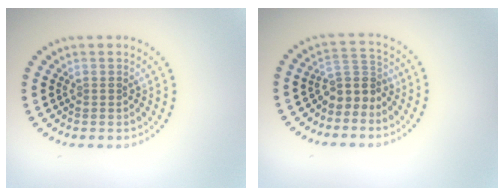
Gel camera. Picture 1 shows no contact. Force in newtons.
{"total": 2.9, "press": 2.1, "slide": 2.0}